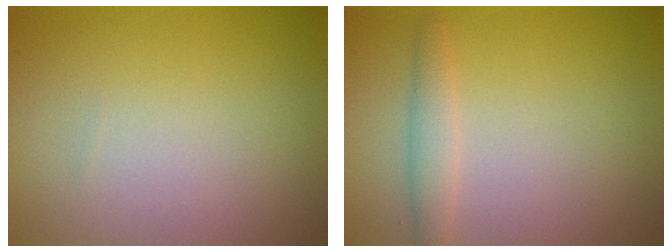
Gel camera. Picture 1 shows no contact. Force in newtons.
{"total": 1.7, "press": 1.7, "slide": 0.1}